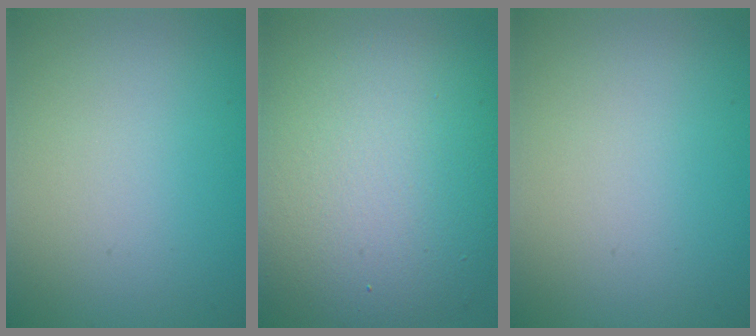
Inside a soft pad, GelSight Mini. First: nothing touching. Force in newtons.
{"total": 11.6, "press": 11.5, "slide": 0.6}
{"total": 0.0}